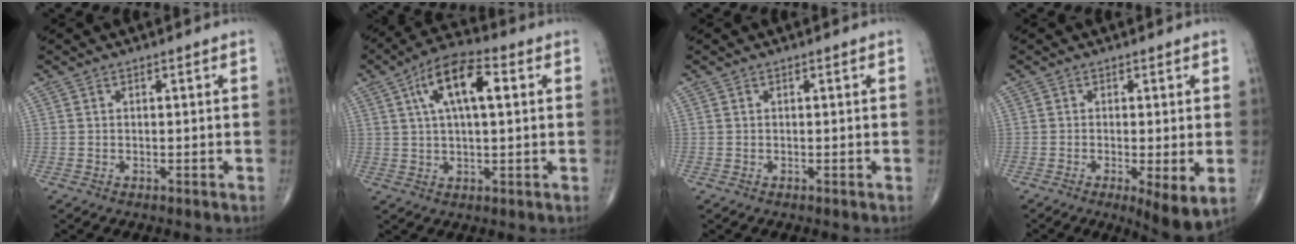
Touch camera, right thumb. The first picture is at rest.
{"total": 11.6, "force": [3.4, 4.7, 10.1], "torque": [-0.177, 0.019, 0.051]}
{"total": 0.0}
{"total": 6.4, "force": [-1.5, 1.5, 6.0], "torque": [-0.101, -0.022, -0.026]}